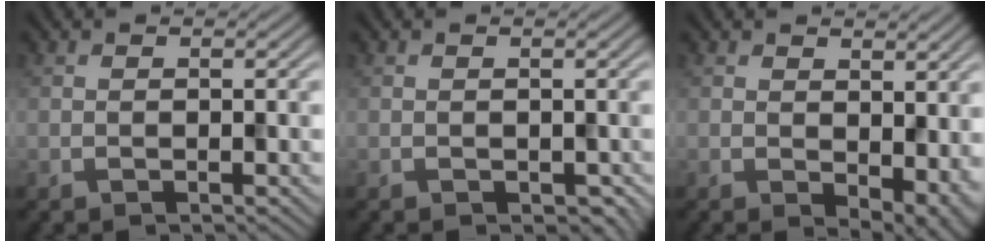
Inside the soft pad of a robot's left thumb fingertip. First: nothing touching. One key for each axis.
{"total": 0.9, "fx": -0.3, "fy": 0.7, "fz": 0.4, "tx": -0.013, "ty": -0.009, "tz": -0.004}
{"total": 5.8, "fx": -0.1, "fy": 3.5, "fz": 4.6, "tx": -0.063, "ty": -0.022, "tz": 0.011}